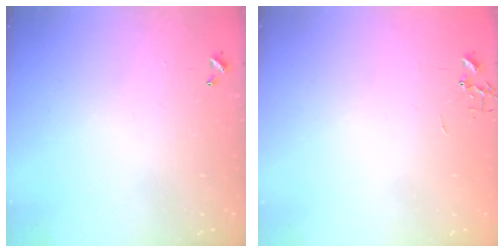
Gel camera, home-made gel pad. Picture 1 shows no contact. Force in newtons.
{"total": 0.0}